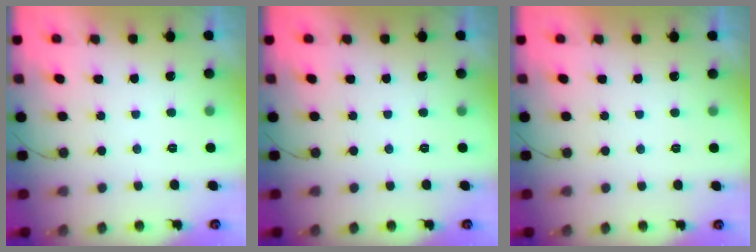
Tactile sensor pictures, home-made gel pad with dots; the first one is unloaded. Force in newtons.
{"total": 0.0}
{"total": 1.9, "press": 1.9, "slide": 0.1}